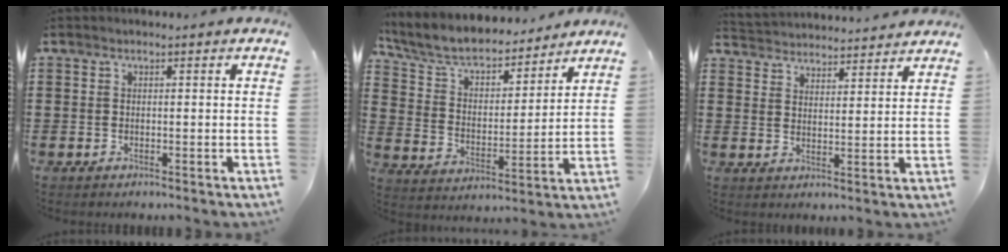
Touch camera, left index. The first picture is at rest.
{"total": 6.3, "force": [5.7, 1.5, 2.2], "torque": [-0.071, -0.037, 0.094]}
{"total": 3.8, "force": [3.8, 0.1, -0.5], "torque": [-0.007, -0.020, 0.068]}